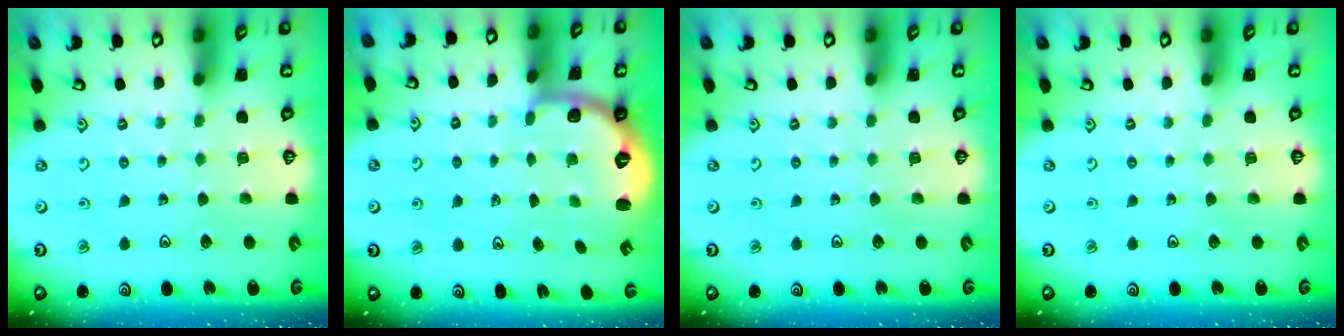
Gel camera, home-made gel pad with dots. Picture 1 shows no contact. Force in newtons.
{"total": 2.6, "press": 1.5, "slide": 2.2}
{"total": 0.0}
{"total": 0.0}